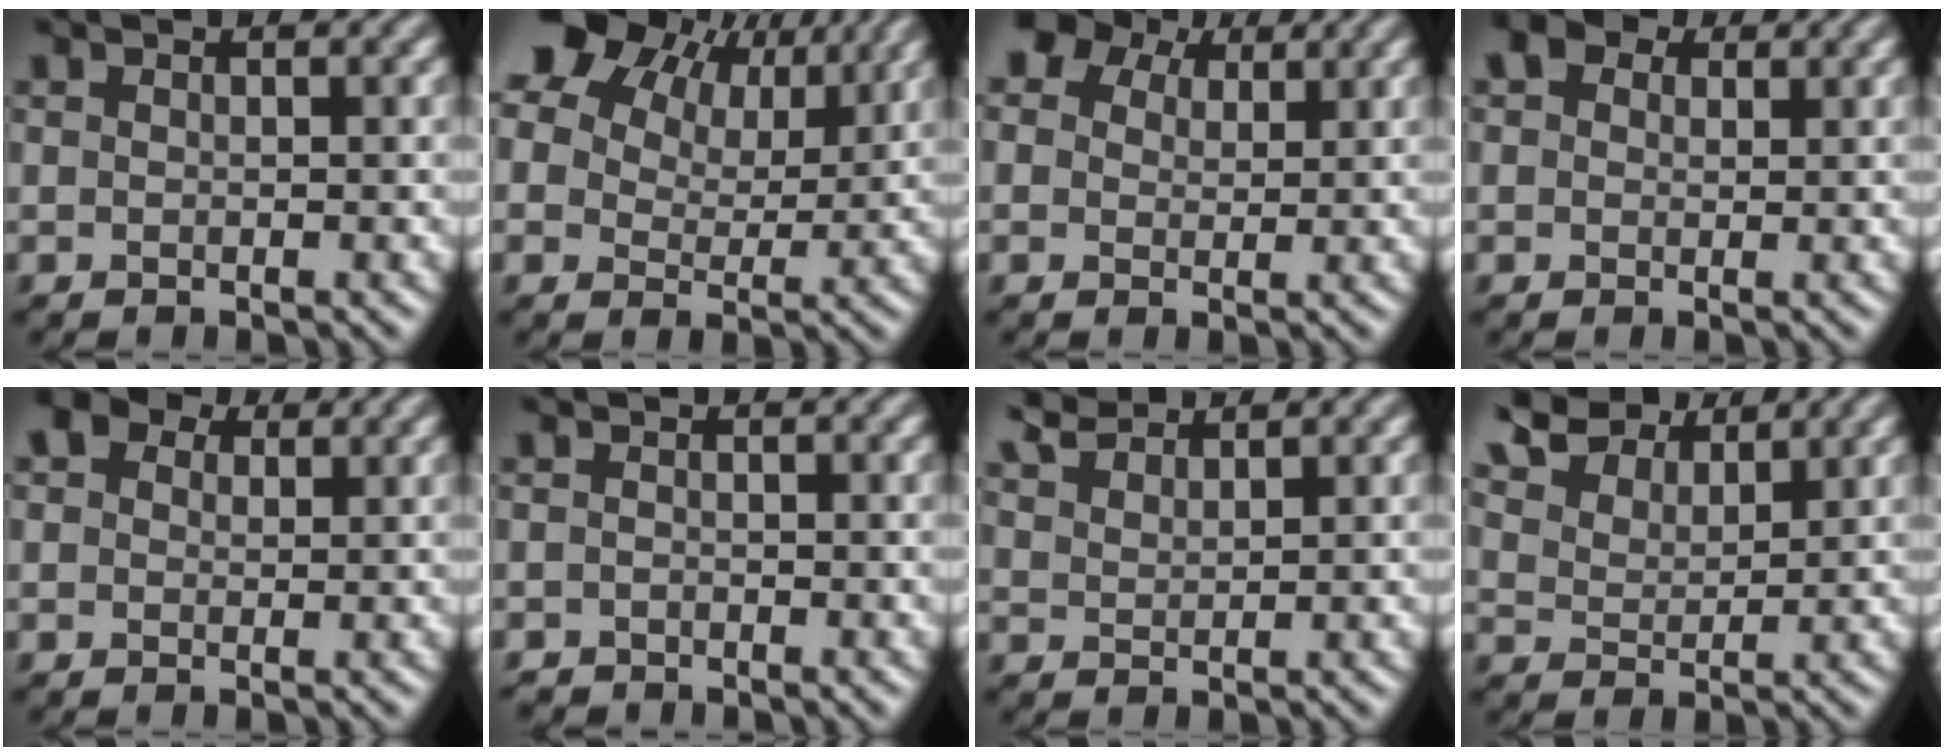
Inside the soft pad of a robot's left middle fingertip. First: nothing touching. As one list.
[{"total": 13.3, "force": [7.4, 8.0, 7.6], "torque": [-0.159, 0.035, 0.113]}, {"total": 4.7, "force": [3.0, 3.1, 1.8], "torque": [-0.042, 0.004, 0.047]}, {"total": 3.0, "force": [1.7, 2.1, 1.4], "torque": [-0.026, 0.004, 0.015]}, {"total": 4.5, "force": [2.5, 3.0, 2.1], "torque": [-0.037, 0.009, 0.017]}, {"total": 1.1, "force": [-0.9, 0.5, -0.1], "torque": [0.008, -0.002, -0.018]}, {"total": 3.0, "force": [2.8, 0.6, 0.9], "torque": [-0.023, 0.012, 0.056]}, {"total": 8.9, "force": [7.3, 3.7, 3.3], "torque": [-0.098, 0.011, 0.128]}]